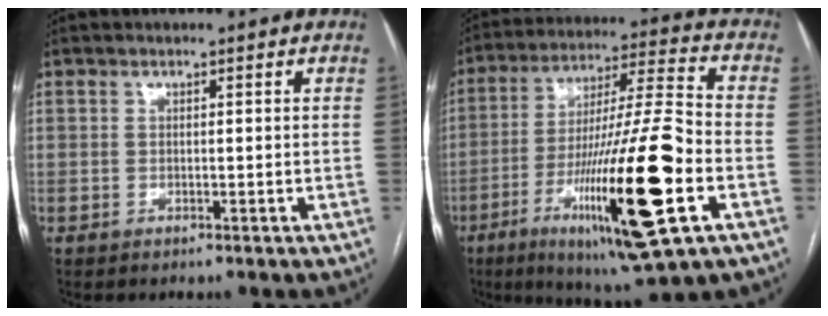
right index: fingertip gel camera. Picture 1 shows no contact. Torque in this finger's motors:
{"motor_torque": [2.14, 0.00, 1.05, 0.21]}